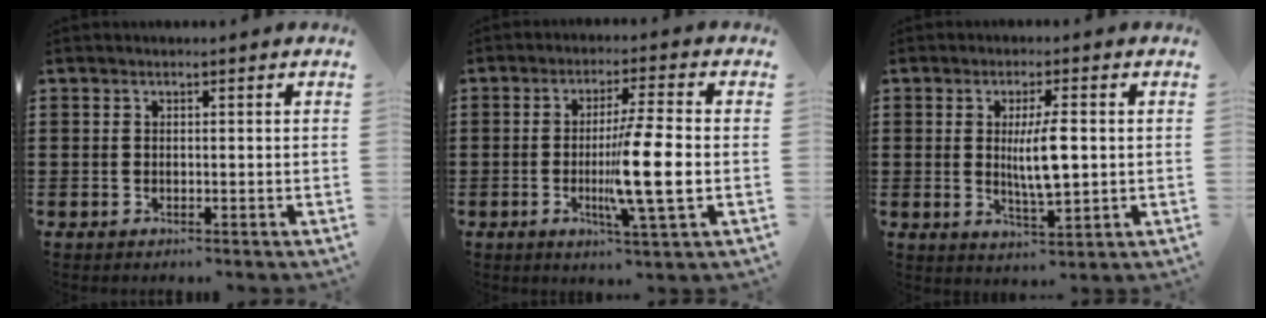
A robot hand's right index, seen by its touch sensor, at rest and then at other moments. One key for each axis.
{"total": 10.0, "fx": -1.7, "fy": 0.1, "fz": 9.8, "tx": -0.187, "ty": -0.020, "tz": -0.036}
{"total": 6.7, "fx": 0.4, "fy": 1.8, "fz": 6.4, "tx": -0.116, "ty": -0.002, "tz": 0.001}